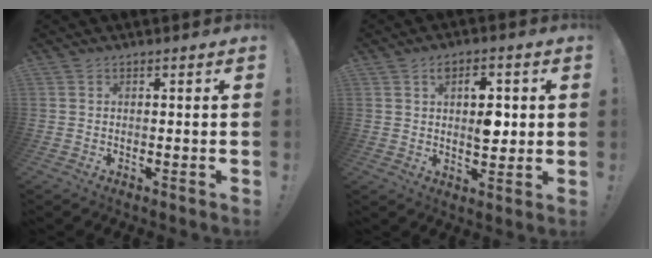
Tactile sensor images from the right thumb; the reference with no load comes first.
{"total": 8.0, "force": [1.4, 4.9, 6.2], "torque": [-0.088, 0.004, 0.023]}